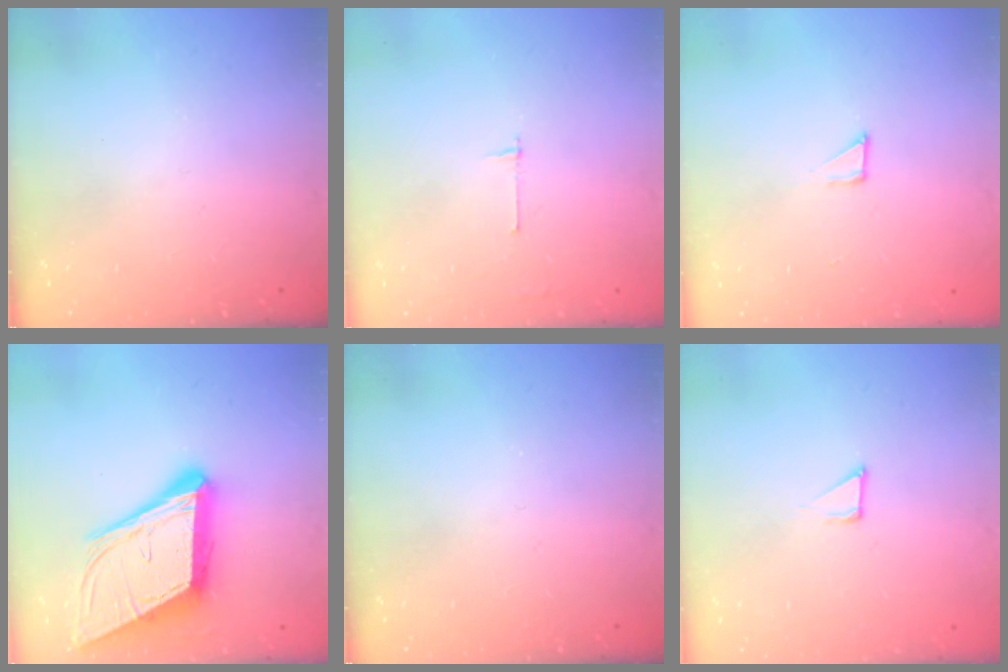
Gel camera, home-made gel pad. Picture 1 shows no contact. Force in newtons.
{"total": 2.7, "press": 2.7, "slide": 0.3}
{"total": 3.6, "press": 3.6, "slide": 0.4}
{"total": 18.1, "press": 17.5, "slide": 4.3}
{"total": 0.0}
{"total": 4.8, "press": 4.8, "slide": 0.4}